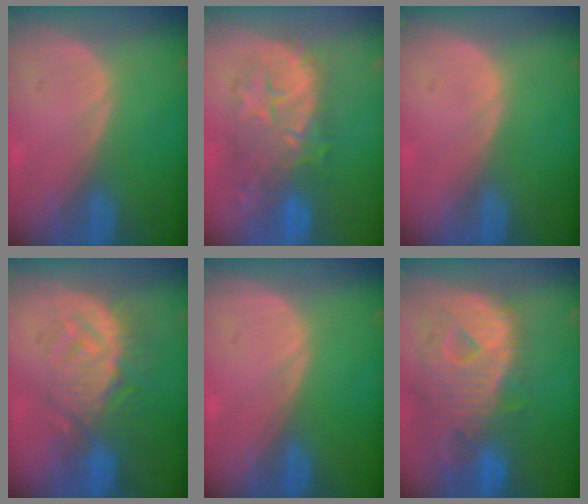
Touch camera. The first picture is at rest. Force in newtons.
{"total": 9.6, "press": 9.4, "slide": 2.2}
{"total": 0.0}
{"total": 9.2, "press": 8.6, "slide": 3.2}
{"total": 0.0}
{"total": 12.8, "press": 11.0, "slide": 6.6}